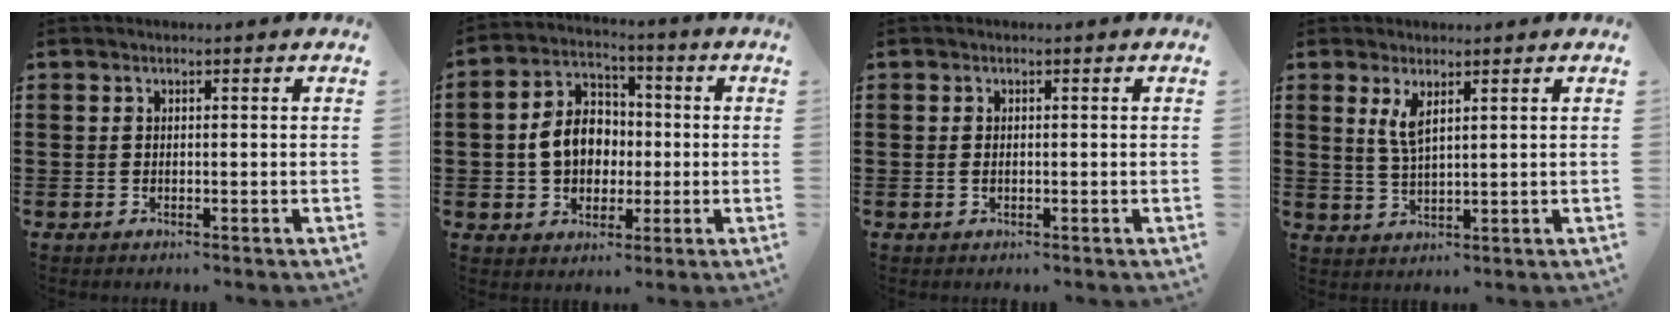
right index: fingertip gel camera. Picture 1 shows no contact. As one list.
[{"total": 8.0, "force": [-0.7, 6.4, 4.7], "torque": [-0.108, 0.012, -0.017]}, {"total": 0.7, "force": [0.0, 0.1, 0.7], "torque": [-0.017, -0.004, 0.000]}, {"total": 3.4, "force": [1.8, 1.0, 2.8], "torque": [-0.060, 0.003, 0.031]}]